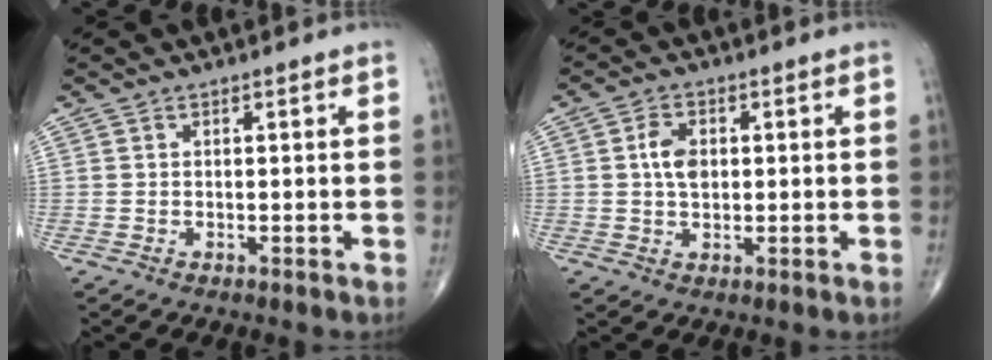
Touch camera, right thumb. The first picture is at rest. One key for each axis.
{"total": 4.7, "fx": 0.6, "fy": 3.1, "fz": 3.5, "tx": -0.059, "ty": 0.002, "tz": 0.006}